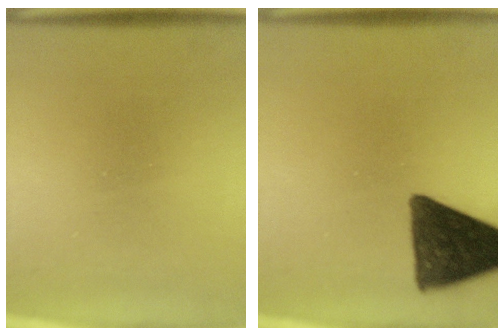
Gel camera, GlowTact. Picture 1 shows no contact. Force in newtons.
{"total": 12.3}